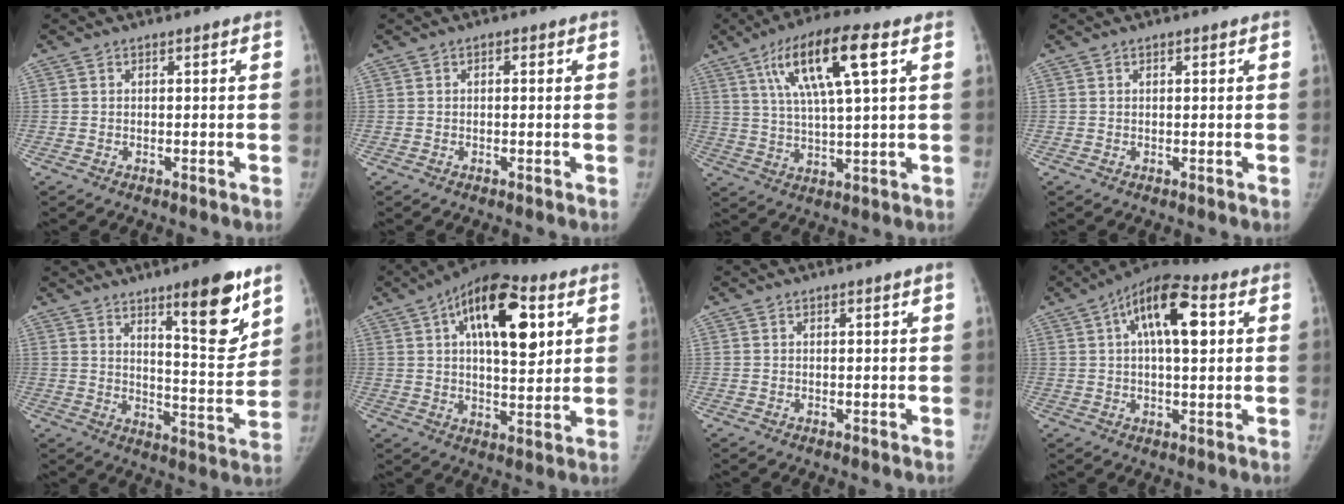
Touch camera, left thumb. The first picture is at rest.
{"total": 1.0, "force": [0.2, 0.6, 0.8], "torque": [-0.009, 0.002, -0.001]}
{"total": 15.1, "force": [6.1, 3.2, 13.4], "torque": [-0.248, -0.002, 0.106]}
{"total": 0.8, "force": [0.3, 0.3, 0.7], "torque": [-0.011, 0.002, 0.004]}
{"total": 14.3, "force": [8.6, 3.4, 10.9], "torque": [-0.126, -0.064, 0.131]}
{"total": 19.0, "force": [6.9, 8.7, 15.5], "torque": [-0.212, -0.005, 0.100]}
{"total": 0.7, "force": [0.2, -0.1, 0.7], "torque": [-0.016, 0.005, 0.005]}
{"total": 14.1, "force": [4.3, 5.8, 12.2], "torque": [-0.186, 0.019, 0.059]}